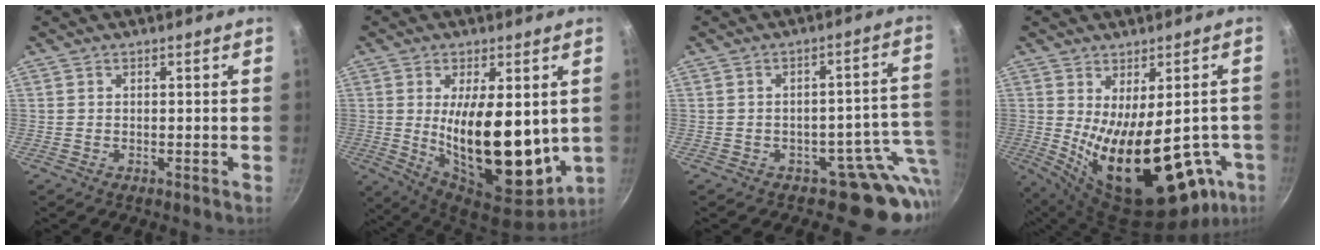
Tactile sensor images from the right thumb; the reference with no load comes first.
{"total": 20.0, "force": [1.0, 9.0, 17.8], "torque": [-0.263, -0.036, 0.032]}
{"total": 9.4, "force": [-2.4, 6.9, 5.9], "torque": [0.002, 0.025, -0.033]}
{"total": 24.9, "force": [-5.1, 11.7, 21.4], "torque": [-0.287, -0.039, -0.039]}